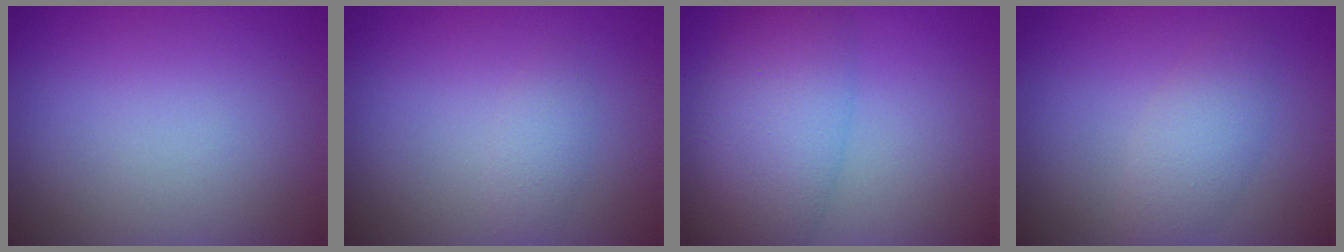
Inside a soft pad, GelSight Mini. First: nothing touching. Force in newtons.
{"total": 1.4, "press": 1.4, "slide": 0.1}
{"total": 7.3, "press": 7.3, "slide": 0.3}
{"total": 2.7, "press": 2.7, "slide": 0.1}